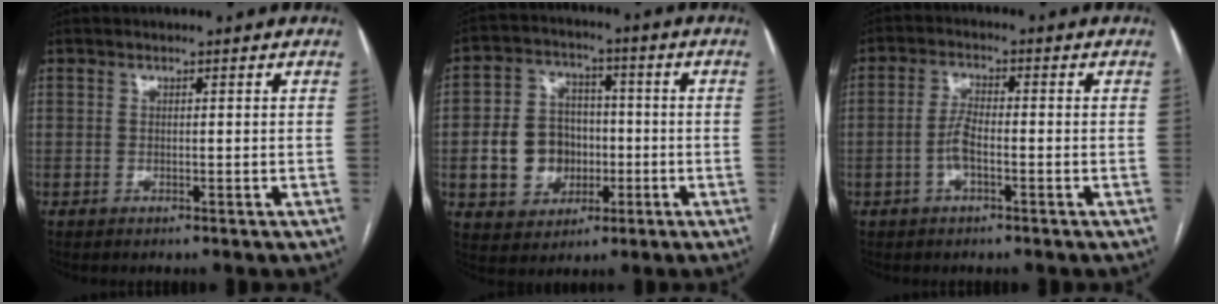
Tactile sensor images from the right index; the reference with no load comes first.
{"total": 10.0, "force": [-1.8, 8.5, 4.9], "torque": [-0.109, 0.028, -0.023]}
{"total": 3.8, "force": [-1.3, 1.1, 3.4], "torque": [-0.075, 0.007, -0.025]}